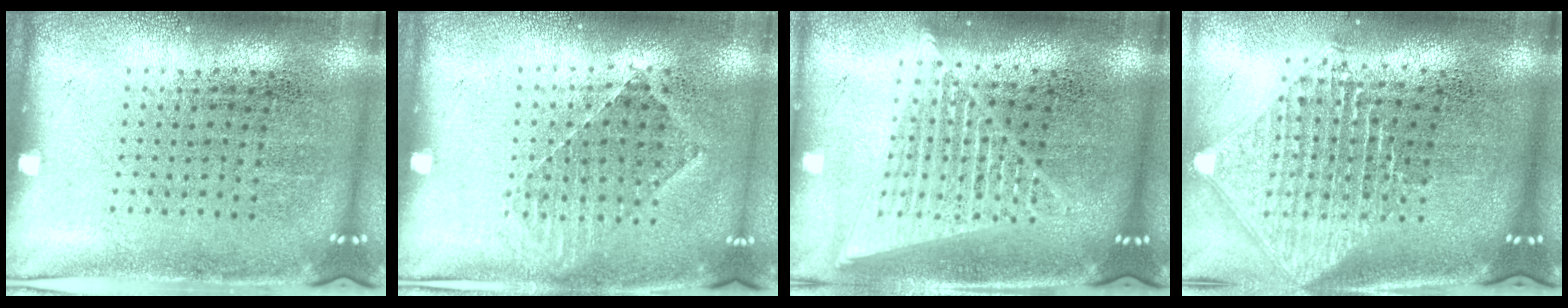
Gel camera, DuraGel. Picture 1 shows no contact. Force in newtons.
{"total": 0.9, "press": 0.9, "slide": 0.2}
{"total": 1.8, "press": 1.6, "slide": 0.9}
{"total": 2.4, "press": 1.9, "slide": 1.5}